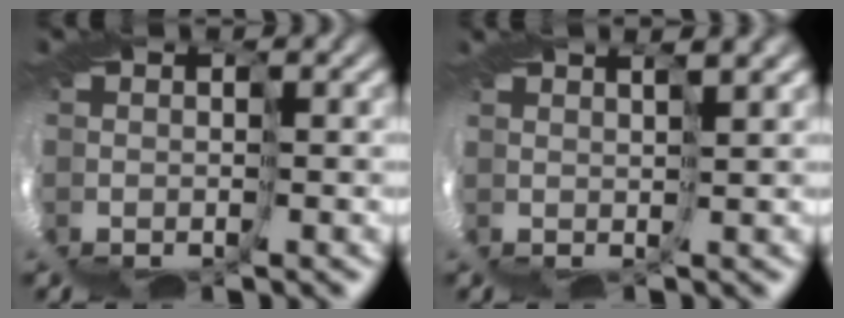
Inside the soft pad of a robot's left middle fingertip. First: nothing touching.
{"total": 4.1, "force": [2.3, -2.9, -1.7], "torque": [0.022, 0.006, 0.045]}